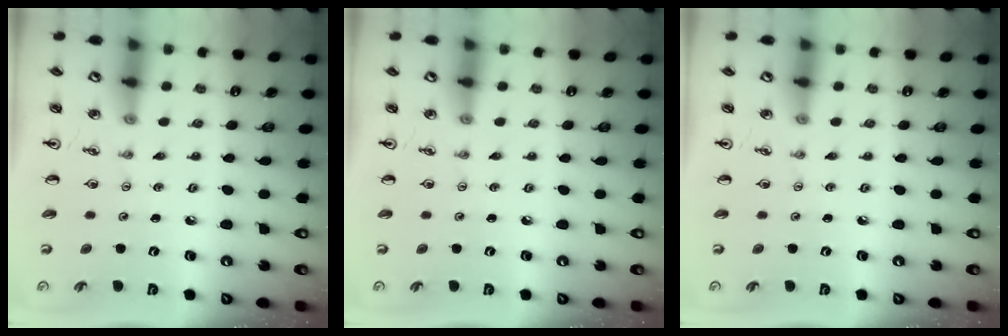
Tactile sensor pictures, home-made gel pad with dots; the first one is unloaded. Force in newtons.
{"total": 0.0}
{"total": 0.0}